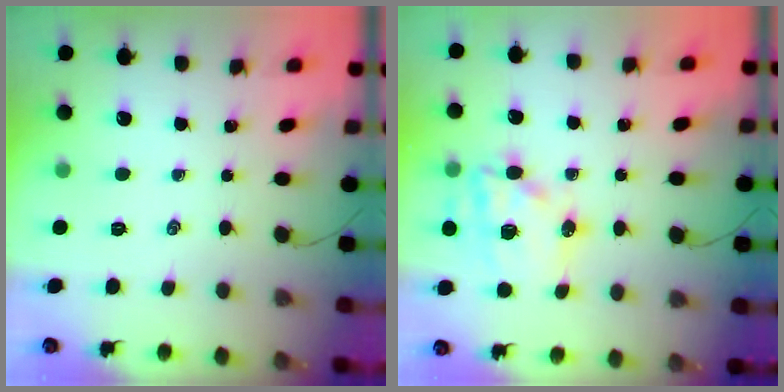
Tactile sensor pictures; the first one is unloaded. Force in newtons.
{"total": 16.3, "press": 15.9, "slide": 3.8}